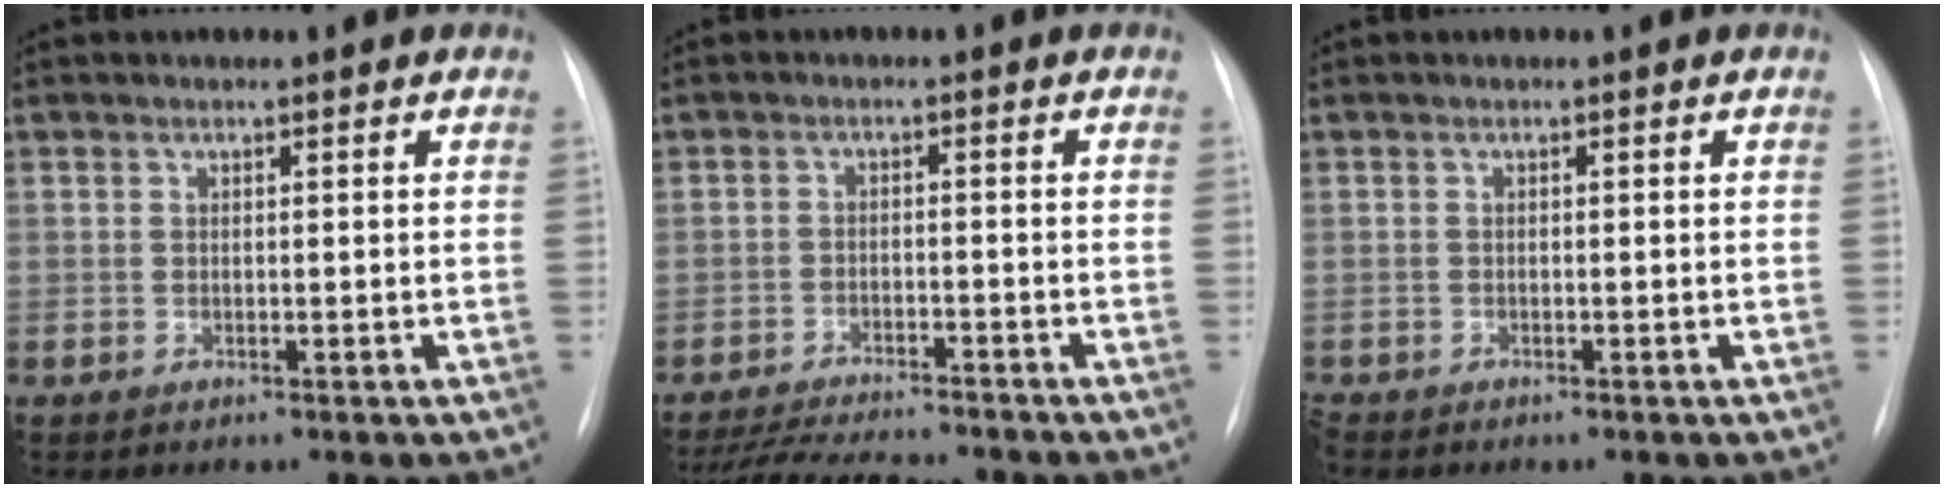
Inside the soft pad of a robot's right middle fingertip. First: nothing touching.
{"total": 11.2, "force": [-10.2, 1.4, 4.3], "torque": [-0.070, -0.009, -0.153]}
{"total": 0.9, "force": [-0.8, 0.1, 0.2], "torque": [-0.007, -0.004, -0.014]}